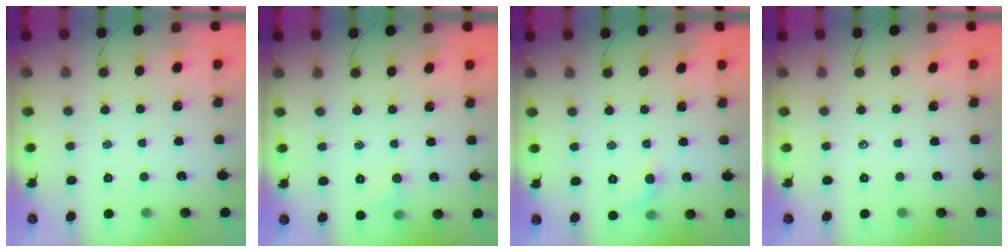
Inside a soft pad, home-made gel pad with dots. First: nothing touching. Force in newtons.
{"total": 4.2, "press": 4.0, "slide": 1.3}
{"total": 4.7, "press": 4.4, "slide": 1.5}
{"total": 0.0}